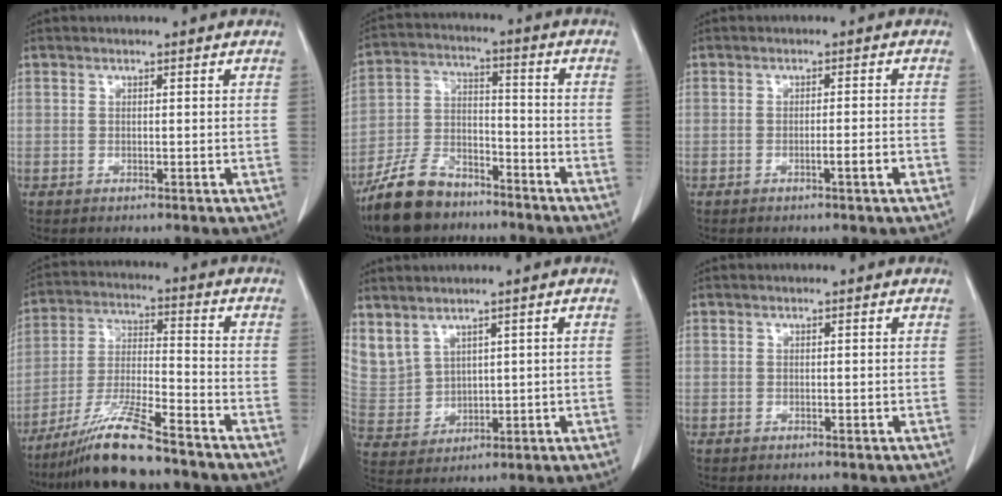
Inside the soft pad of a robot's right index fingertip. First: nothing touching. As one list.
[{"total": 11.4, "force": [-8.9, 5.2, 4.8], "torque": [-0.109, 0.000, -0.168]}, {"total": 2.5, "force": [-1.1, -0.2, 2.2], "torque": [-0.032, -0.002, -0.019]}, {"total": 12.0, "force": [-9.5, 0.5, 7.3], "torque": [-0.143, -0.022, -0.177]}, {"total": 9.2, "force": [5.5, 6.8, 3.0], "torque": [-0.094, 0.019, 0.142]}, {"total": 0.0}]